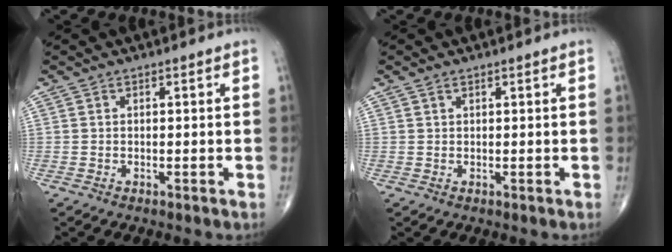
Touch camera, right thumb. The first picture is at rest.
{"total": 0.7, "force": [0.6, 0.3, 0.3], "torque": [-0.003, 0.004, 0.010]}